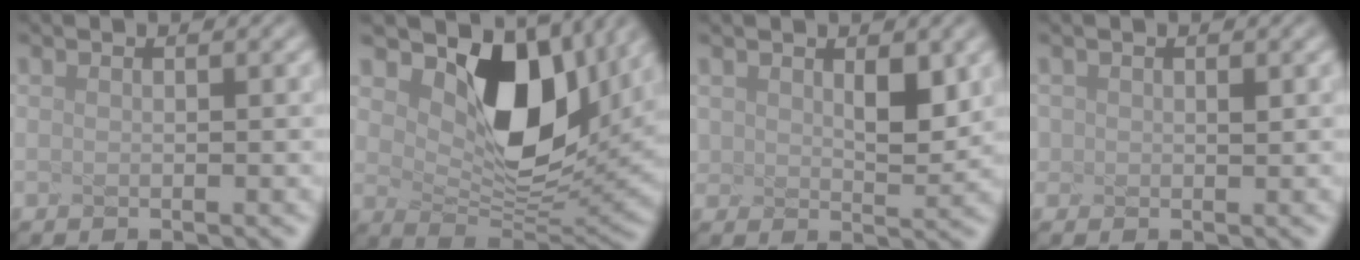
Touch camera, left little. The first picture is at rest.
{"total": 6.4, "force": [2.2, 3.7, 4.8], "torque": [-0.108, -0.030, 0.079]}
{"total": 0.8, "force": [0.3, -0.1, 0.7], "torque": [-0.046, -0.015, 0.050]}
{"total": 1.6, "force": [-0.6, -1.0, -1.1], "torque": [-0.015, -0.012, 0.033]}